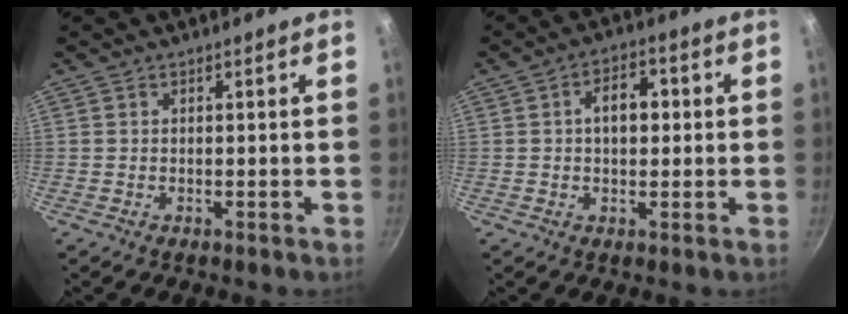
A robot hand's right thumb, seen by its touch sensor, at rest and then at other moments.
{"total": 6.6, "force": [0.7, 4.3, 4.9], "torque": [-0.047, 0.016, 0.004]}